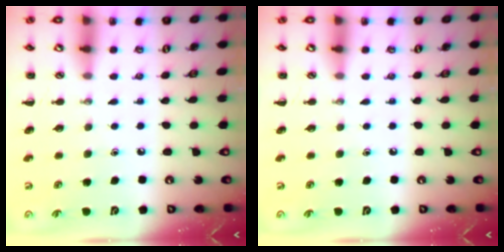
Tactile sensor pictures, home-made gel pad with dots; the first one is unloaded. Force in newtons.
{"total": 0.0}